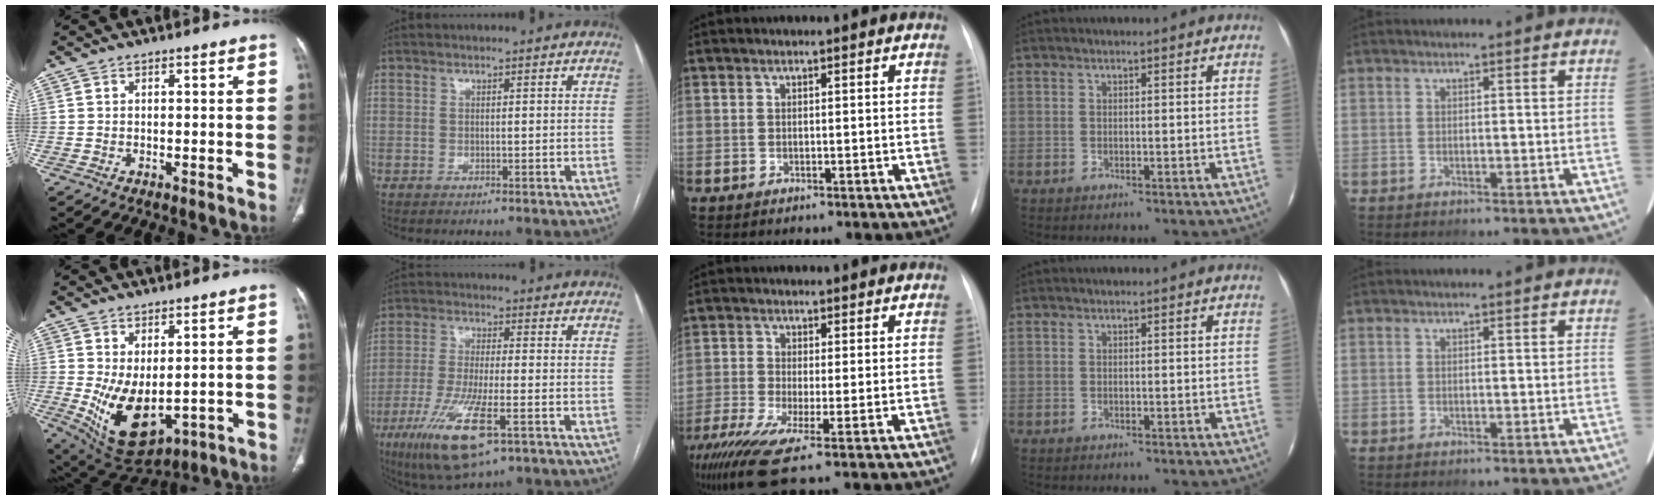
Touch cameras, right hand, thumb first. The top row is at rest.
{"thumb": {"total": 11.4, "force": [-0.7, 6.1, 9.6], "torque": [-0.159, -0.017, 0.021]}, "index": {"total": 13.1, "force": [-6.4, 2.4, 11.2], "torque": [-0.228, -0.030, -0.107]}, "middle": {"total": 9.9, "force": [-5.7, 1.1, 8.0], "torque": [-0.158, -0.028, -0.104]}}